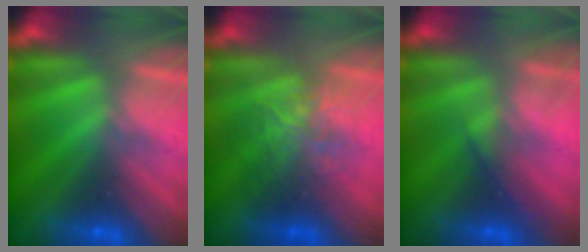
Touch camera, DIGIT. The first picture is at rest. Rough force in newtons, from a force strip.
{"total": 2.5}
{"total": 2.1}